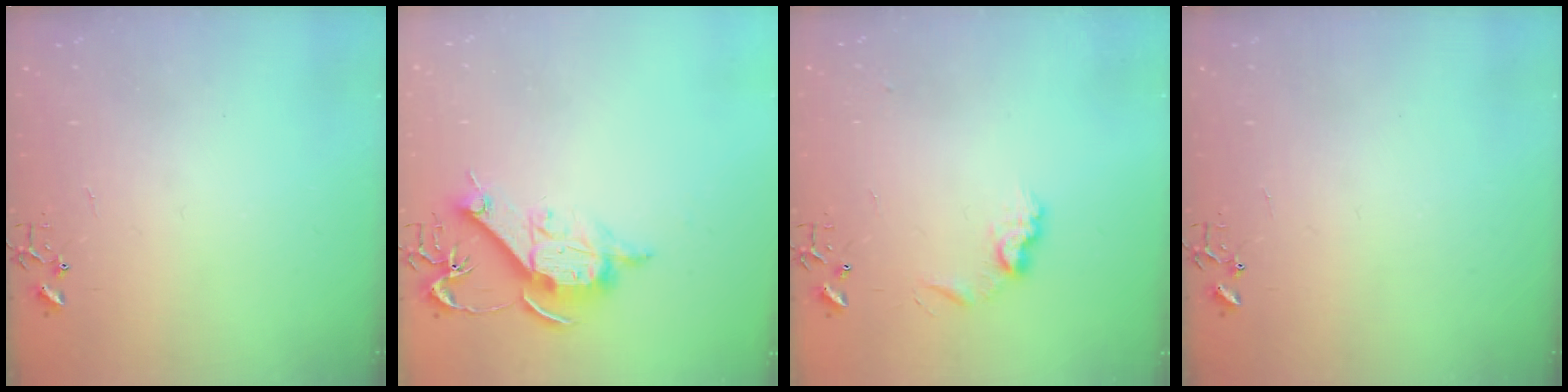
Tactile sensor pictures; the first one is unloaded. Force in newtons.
{"total": 11.7, "press": 11.7, "slide": 0.6}
{"total": 8.4, "press": 8.4, "slide": 0.3}
{"total": 0.0}